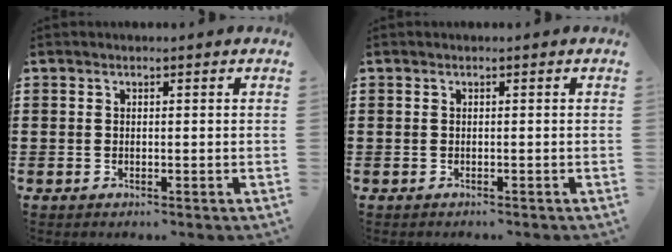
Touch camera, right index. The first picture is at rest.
{"total": 0.0}